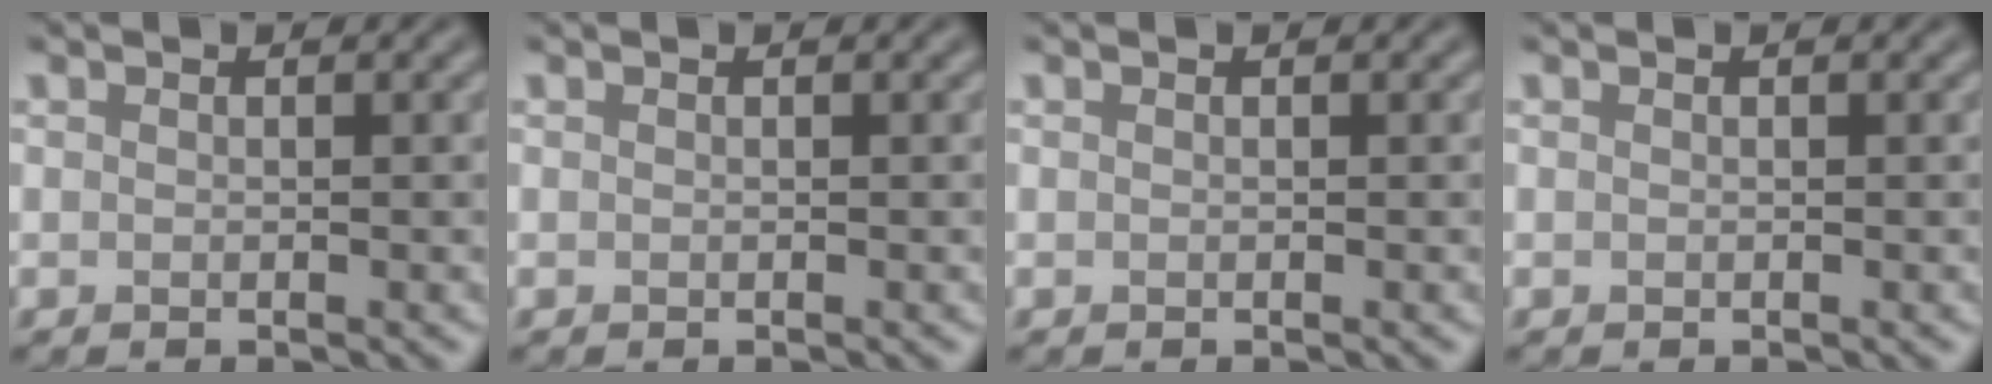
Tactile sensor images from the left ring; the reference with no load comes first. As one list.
[{"total": 0.0}, {"total": 0.0}, {"total": 0.0}]